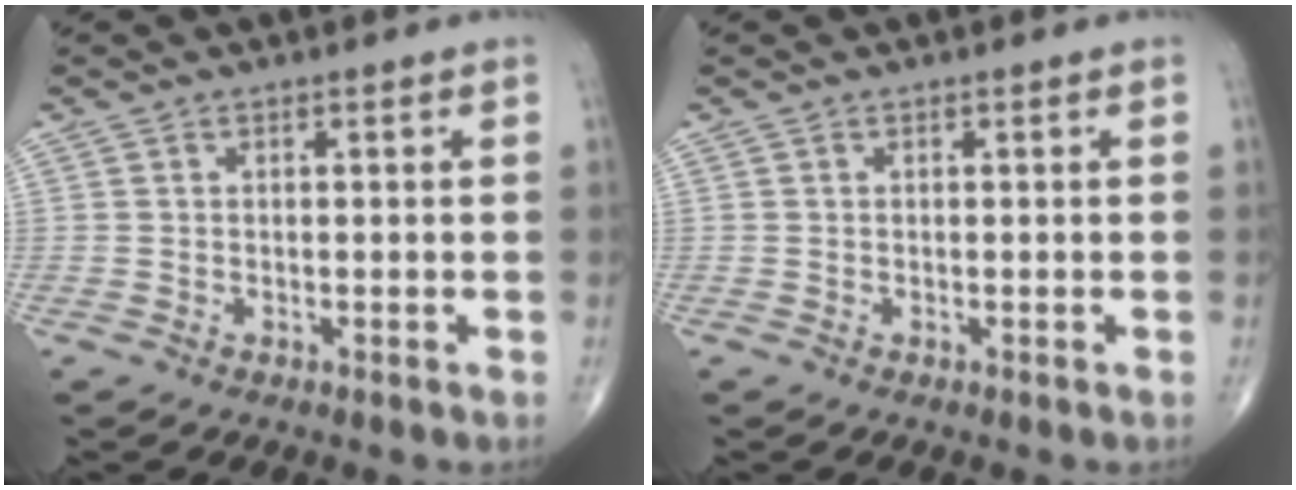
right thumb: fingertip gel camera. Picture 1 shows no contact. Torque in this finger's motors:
{"motor_torque": [-0.10, 0.10, -0.13, -0.13, 0.00]}